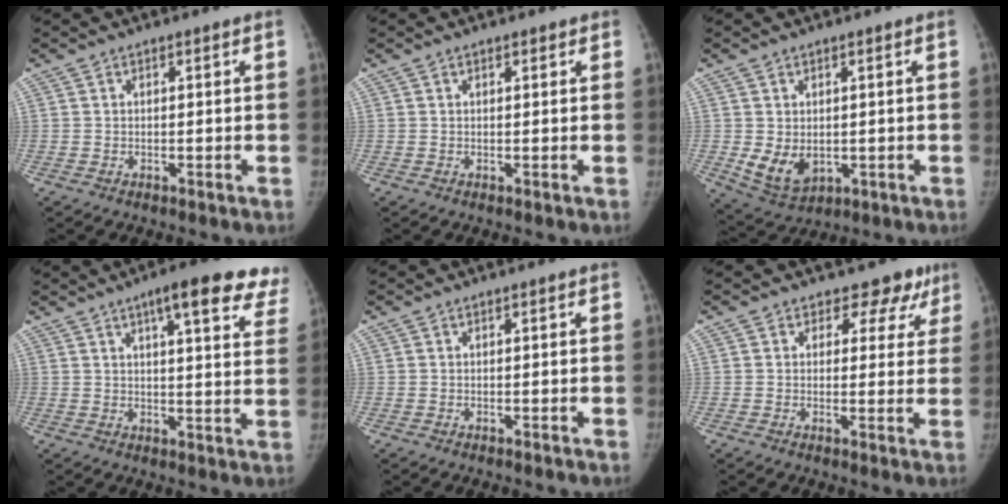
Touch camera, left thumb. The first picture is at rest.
{"total": 0.7, "force": [0.5, 0.5, 0.2], "torque": [0.004, -0.003, 0.003]}
{"total": 6.7, "force": [-0.5, 4.9, 4.5], "torque": [-0.065, -0.017, 0.010]}
{"total": 17.5, "force": [11.9, 4.2, 12.2], "torque": [-0.126, -0.031, 0.134]}
{"total": 0.0}
{"total": 6.9, "force": [4.9, 4.8, 0.7], "torque": [0.042, -0.020, 0.041]}